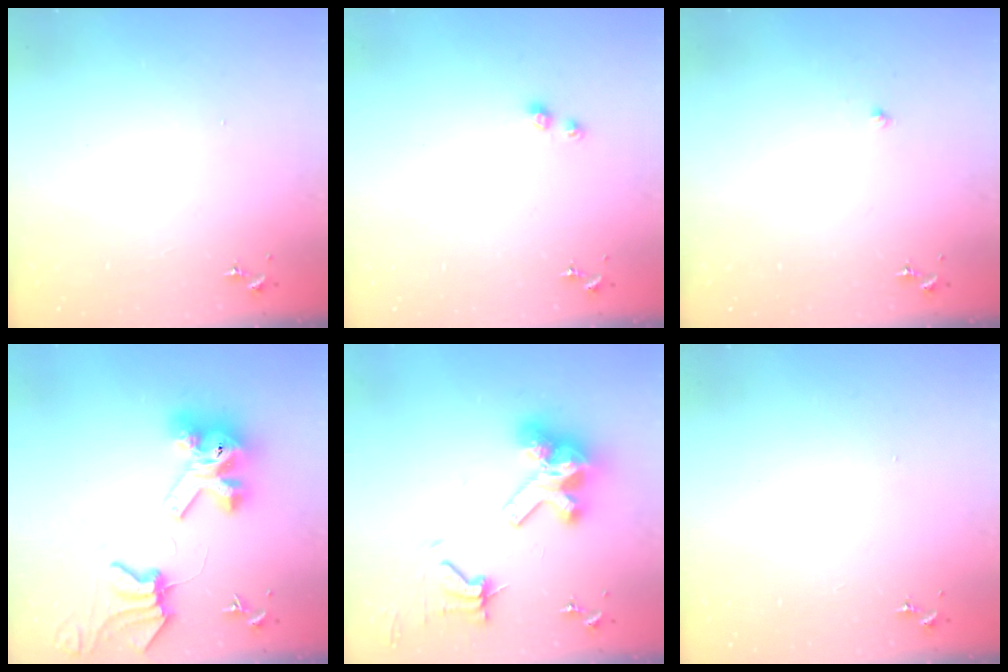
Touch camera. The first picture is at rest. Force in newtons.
{"total": 4.2, "press": 4.1, "slide": 0.7}
{"total": 1.8, "press": 1.8, "slide": 0.1}
{"total": 12.2, "press": 12.1, "slide": 1.5}
{"total": 17.0, "press": 16.9, "slide": 2.1}
{"total": 0.0}